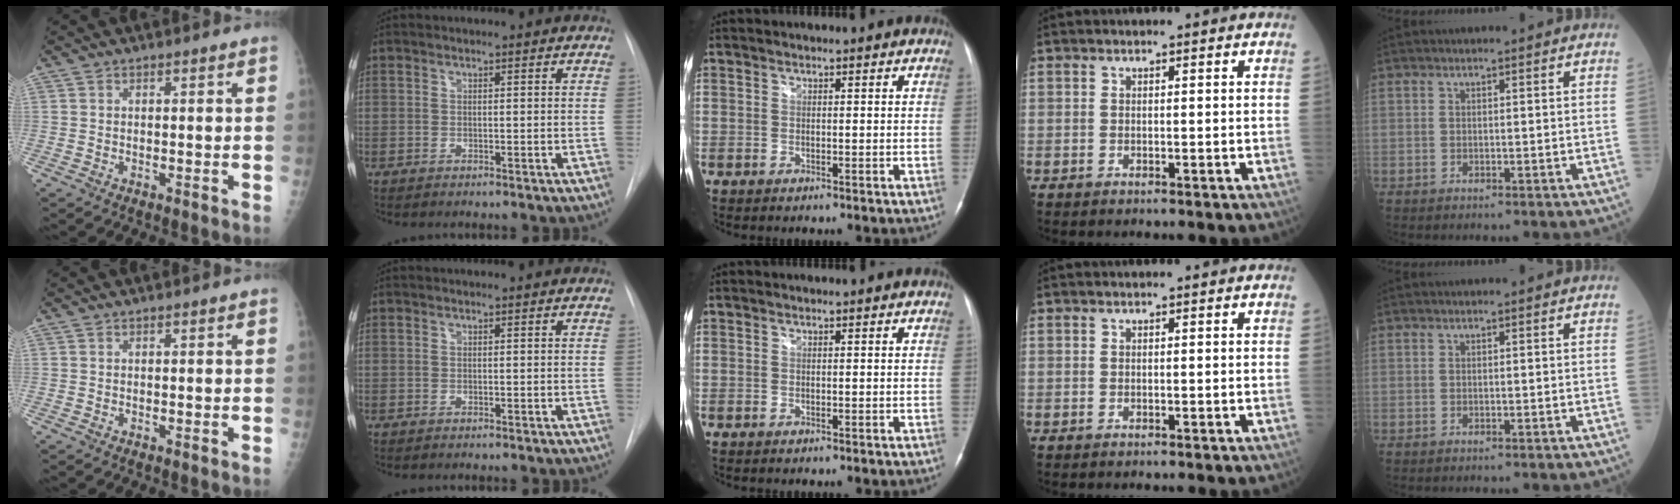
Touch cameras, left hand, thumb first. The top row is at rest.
{}